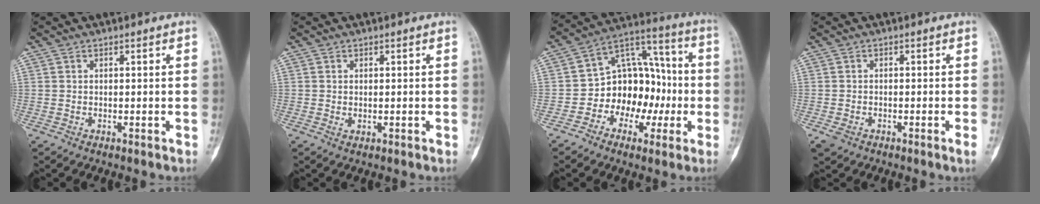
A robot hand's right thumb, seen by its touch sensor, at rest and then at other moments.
{"total": 0.8, "force": [0.0, 0.6, 0.5], "torque": [-0.011, 0.000, 0.005]}
{"total": 14.5, "force": [-3.1, 10.9, 9.1], "torque": [-0.085, 0.053, -0.055]}
{"total": 2.7, "force": [-1.2, 0.9, 2.2], "torque": [-0.048, 0.002, -0.017]}